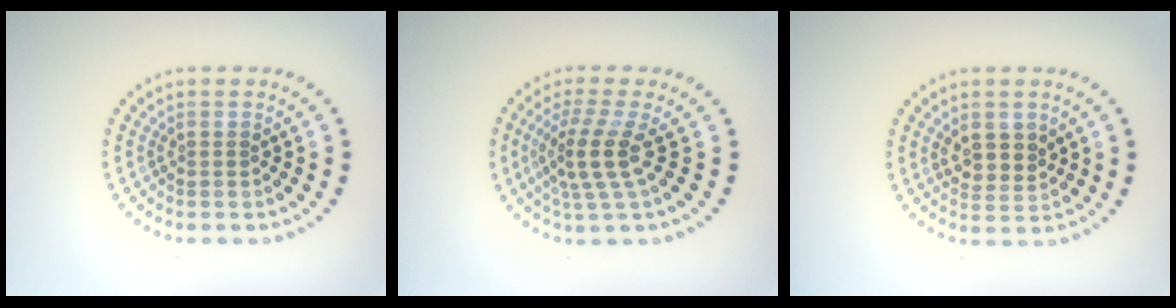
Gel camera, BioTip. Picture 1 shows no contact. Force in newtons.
{"total": 3.6, "press": 2.7, "slide": 2.4}
{"total": 2.6, "press": 2.4, "slide": 1.0}